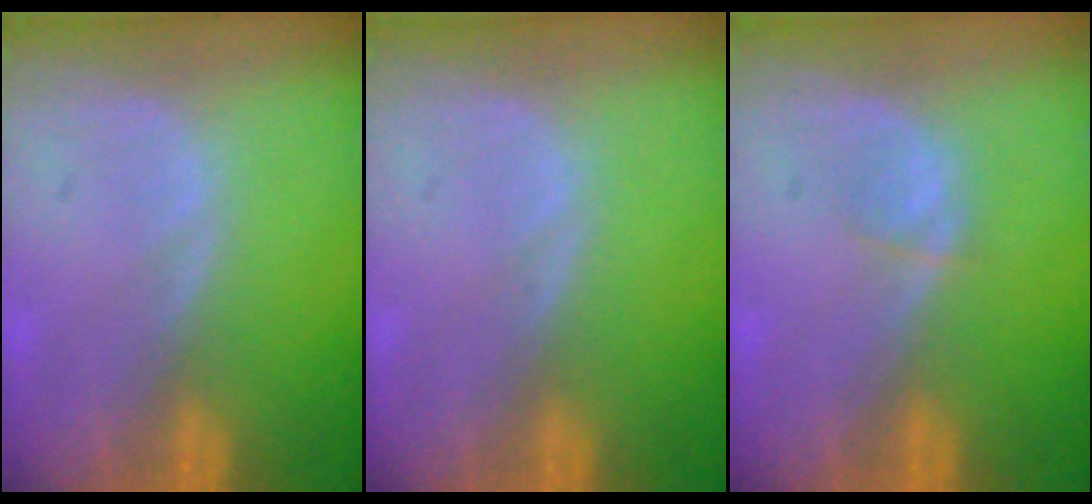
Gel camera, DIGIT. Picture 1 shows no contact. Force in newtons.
{"total": 0.0}
{"total": 0.8, "press": 0.8, "slide": 0.1}